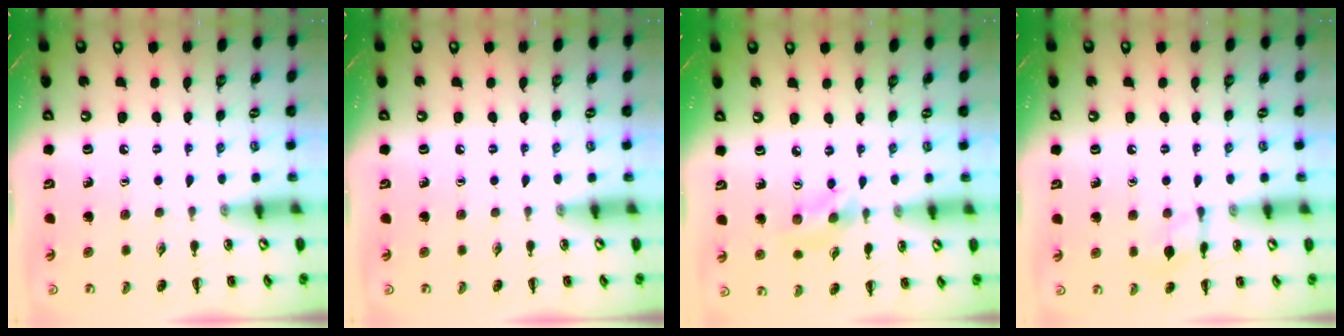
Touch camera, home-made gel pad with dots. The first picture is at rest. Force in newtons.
{"total": 0.0}
{"total": 2.6, "press": 2.6, "slide": 0.6}
{"total": 7.3, "press": 7.2, "slide": 0.7}